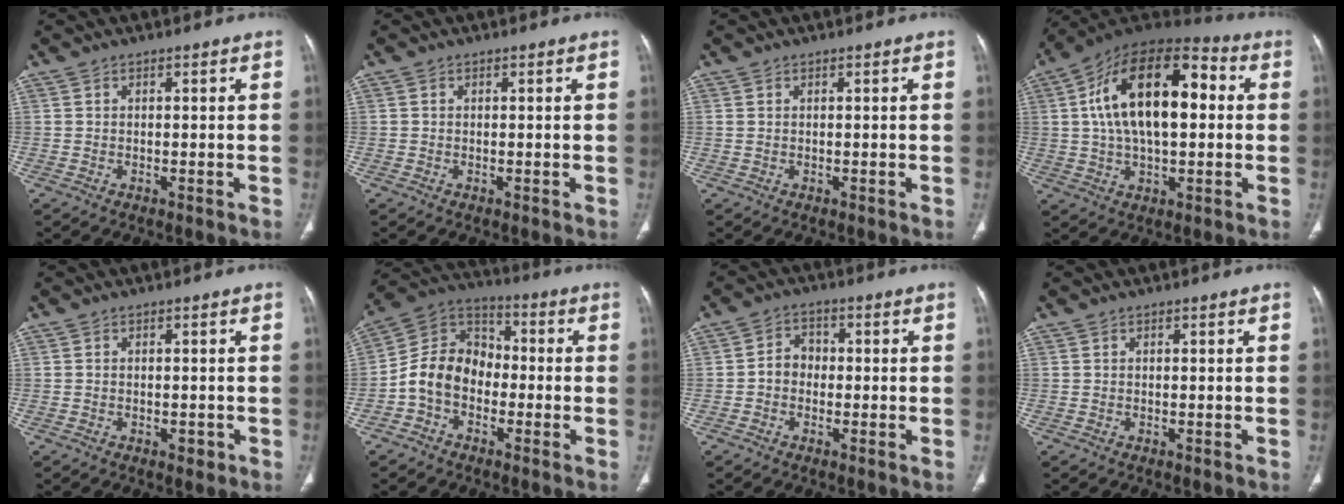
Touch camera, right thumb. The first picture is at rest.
{"total": 0.0}
{"total": 0.0}
{"total": 21.3, "force": [3.1, 11.0, 18.0], "torque": [-0.294, 0.029, 0.041]}
{"total": 1.4, "force": [-0.6, 0.9, 0.9], "torque": [-0.010, 0.000, -0.007]}
{"total": 11.2, "force": [-2.9, 8.6, 6.4], "torque": [-0.101, 0.047, -0.069]}
{"total": 3.9, "force": [-0.7, 3.3, 2.0], "torque": [-0.016, 0.019, -0.022]}
{"total": 0.0}